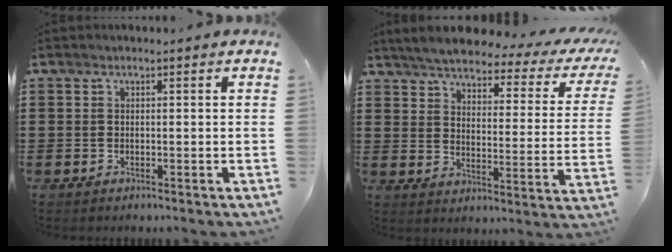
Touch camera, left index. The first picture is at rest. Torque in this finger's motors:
{"motor_torque": [2.14, 0.00, 1.06, 0.12]}